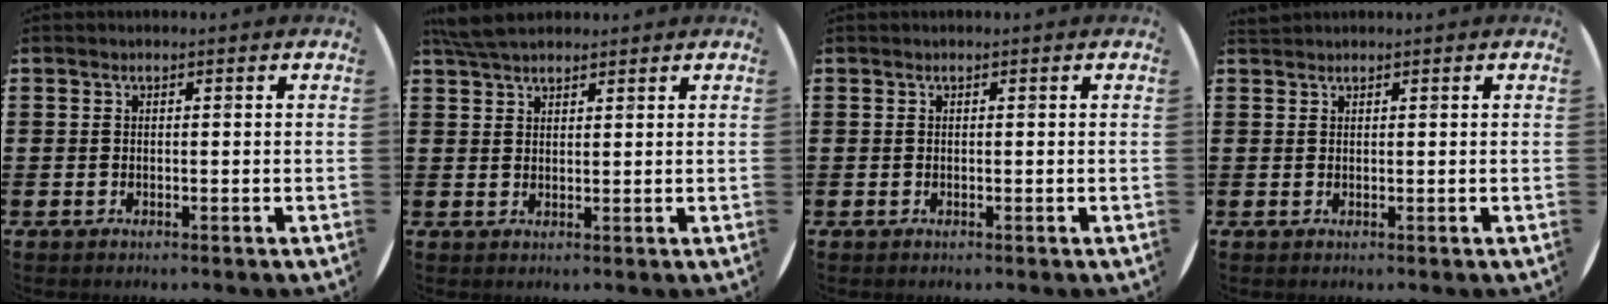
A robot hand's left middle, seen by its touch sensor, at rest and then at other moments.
{"total": 4.6, "force": [4.0, 1.2, 1.9], "torque": [-0.046, -0.001, 0.075]}
{"total": 0.0}
{"total": 0.6, "force": [0.6, 0.0, -0.2], "torque": [0.003, 0.002, 0.012]}